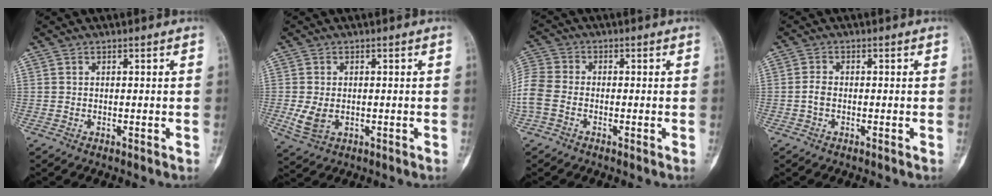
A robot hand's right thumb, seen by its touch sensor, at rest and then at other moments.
{"total": 4.5, "force": [-0.6, 3.0, 3.2], "torque": [-0.069, -0.004, -0.002]}
{"total": 8.0, "force": [-2.3, 5.7, 5.2], "torque": [-0.133, 0.015, -0.054]}
{"total": 1.7, "force": [-0.4, 1.1, 1.2], "torque": [-0.025, 0.005, -0.010]}